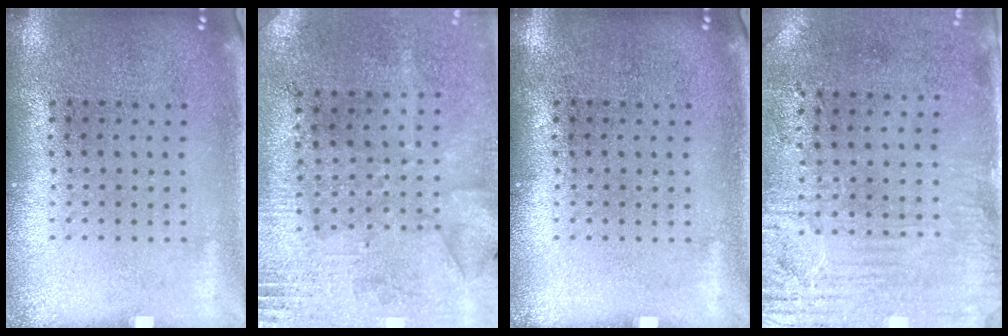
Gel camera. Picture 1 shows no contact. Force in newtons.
{"total": 2.7, "press": 2.3, "slide": 1.5}
{"total": 0.0}
{"total": 3.2, "press": 2.7, "slide": 1.8}